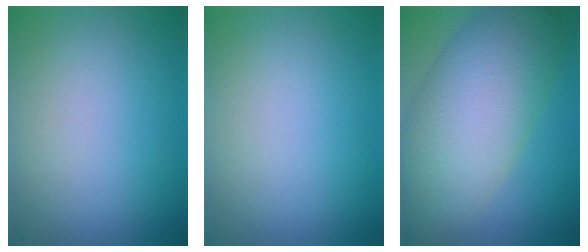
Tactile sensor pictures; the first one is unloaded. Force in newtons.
{"total": 0.0}
{"total": 11.2, "press": 11.2, "slide": 0.5}